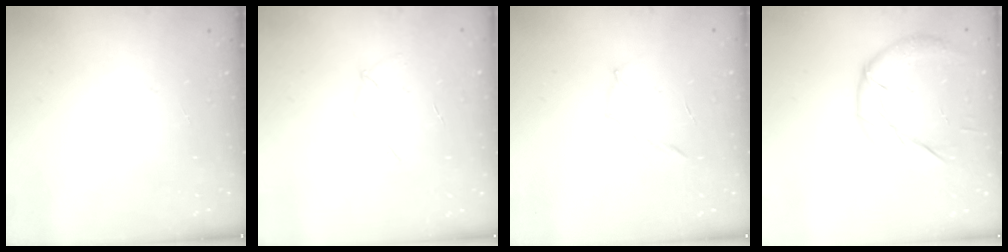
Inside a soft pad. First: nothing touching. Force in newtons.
{"total": 3.3, "press": 3.2, "slide": 0.9}
{"total": 4.2, "press": 4.0, "slide": 1.2}
{"total": 13.1, "press": 13.0, "slide": 1.0}